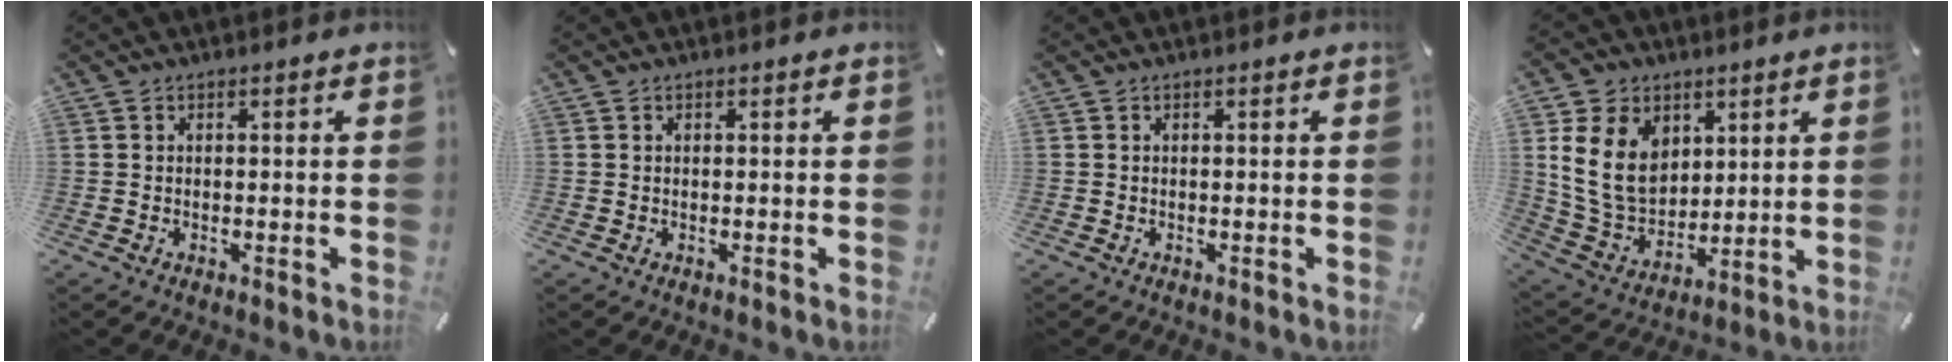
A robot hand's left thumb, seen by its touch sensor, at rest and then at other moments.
{"total": 0.0}
{"total": 0.0}
{"total": 14.5, "force": [4.4, 11.5, 7.6], "torque": [-0.176, -0.016, 0.082]}